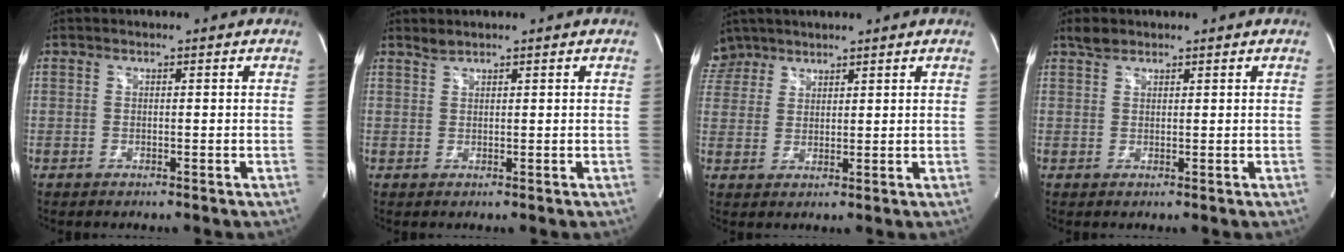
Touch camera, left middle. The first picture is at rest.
{"total": 1.0, "force": [1.0, -0.1, 0.1], "torque": [-0.005, 0.002, 0.024]}
{"total": 5.0, "force": [4.2, 2.7, -0.4], "torque": [0.013, 0.011, 0.084]}
{"total": 1.8, "force": [1.5, 0.8, 0.4], "torque": [-0.013, 0.008, 0.030]}